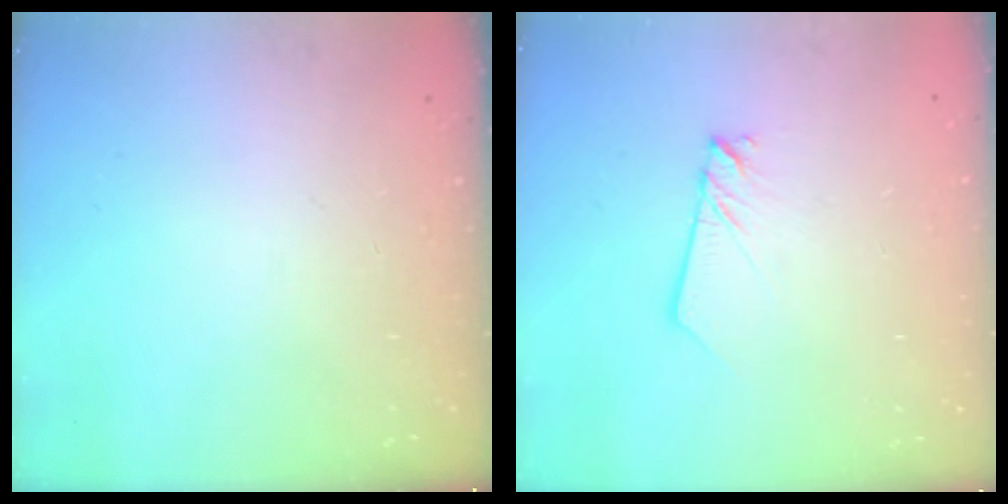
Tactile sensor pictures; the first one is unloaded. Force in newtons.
{"total": 2.1, "press": 2.1, "slide": 0.2}